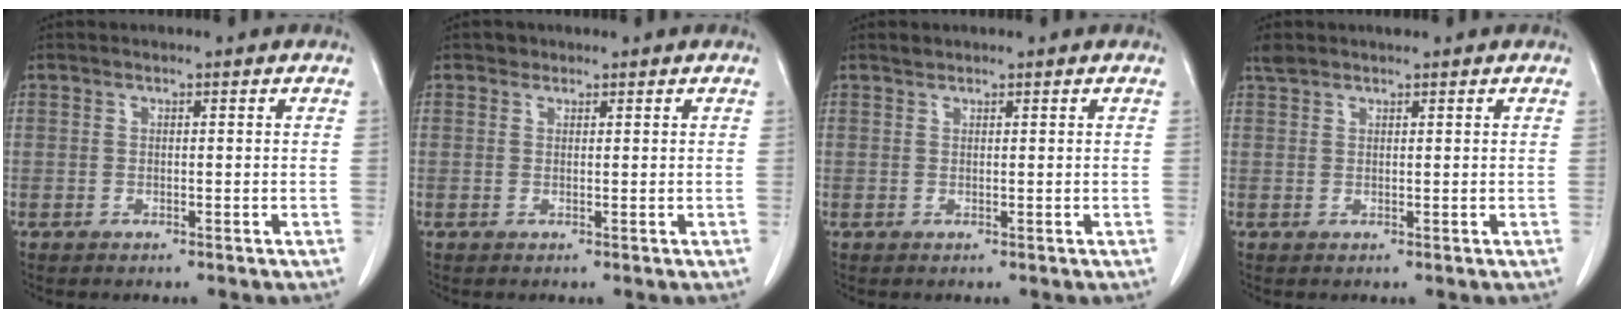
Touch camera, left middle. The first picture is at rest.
{"total": 0.8, "force": [0.6, 0.5, 0.0], "torque": [0.001, -0.002, 0.008]}
{"total": 0.7, "force": [0.7, 0.2, 0.0], "torque": [-0.007, 0.001, 0.013]}
{"total": 1.9, "force": [1.8, 0.4, 0.5], "torque": [-0.015, 0.013, 0.034]}